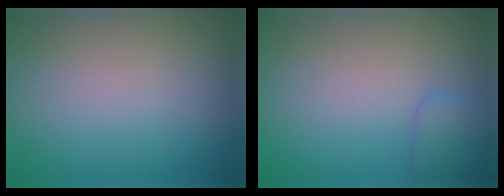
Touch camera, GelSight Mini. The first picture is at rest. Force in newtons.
{"total": 1.6, "press": 1.6, "slide": 0.1}